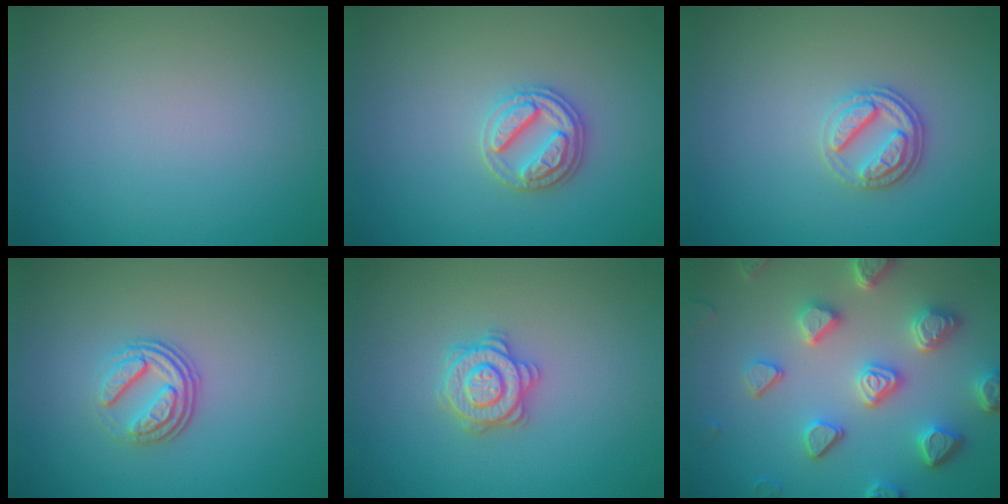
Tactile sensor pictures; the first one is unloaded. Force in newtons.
{"total": 2.8, "press": 2.8, "slide": 0.5}
{"total": 2.8, "press": 2.6, "slide": 1.1}
{"total": 3.4, "press": 2.5, "slide": 2.3}
{"total": 2.8, "press": 2.8, "slide": 0.4}
{"total": 6.3, "press": 5.2, "slide": 3.5}